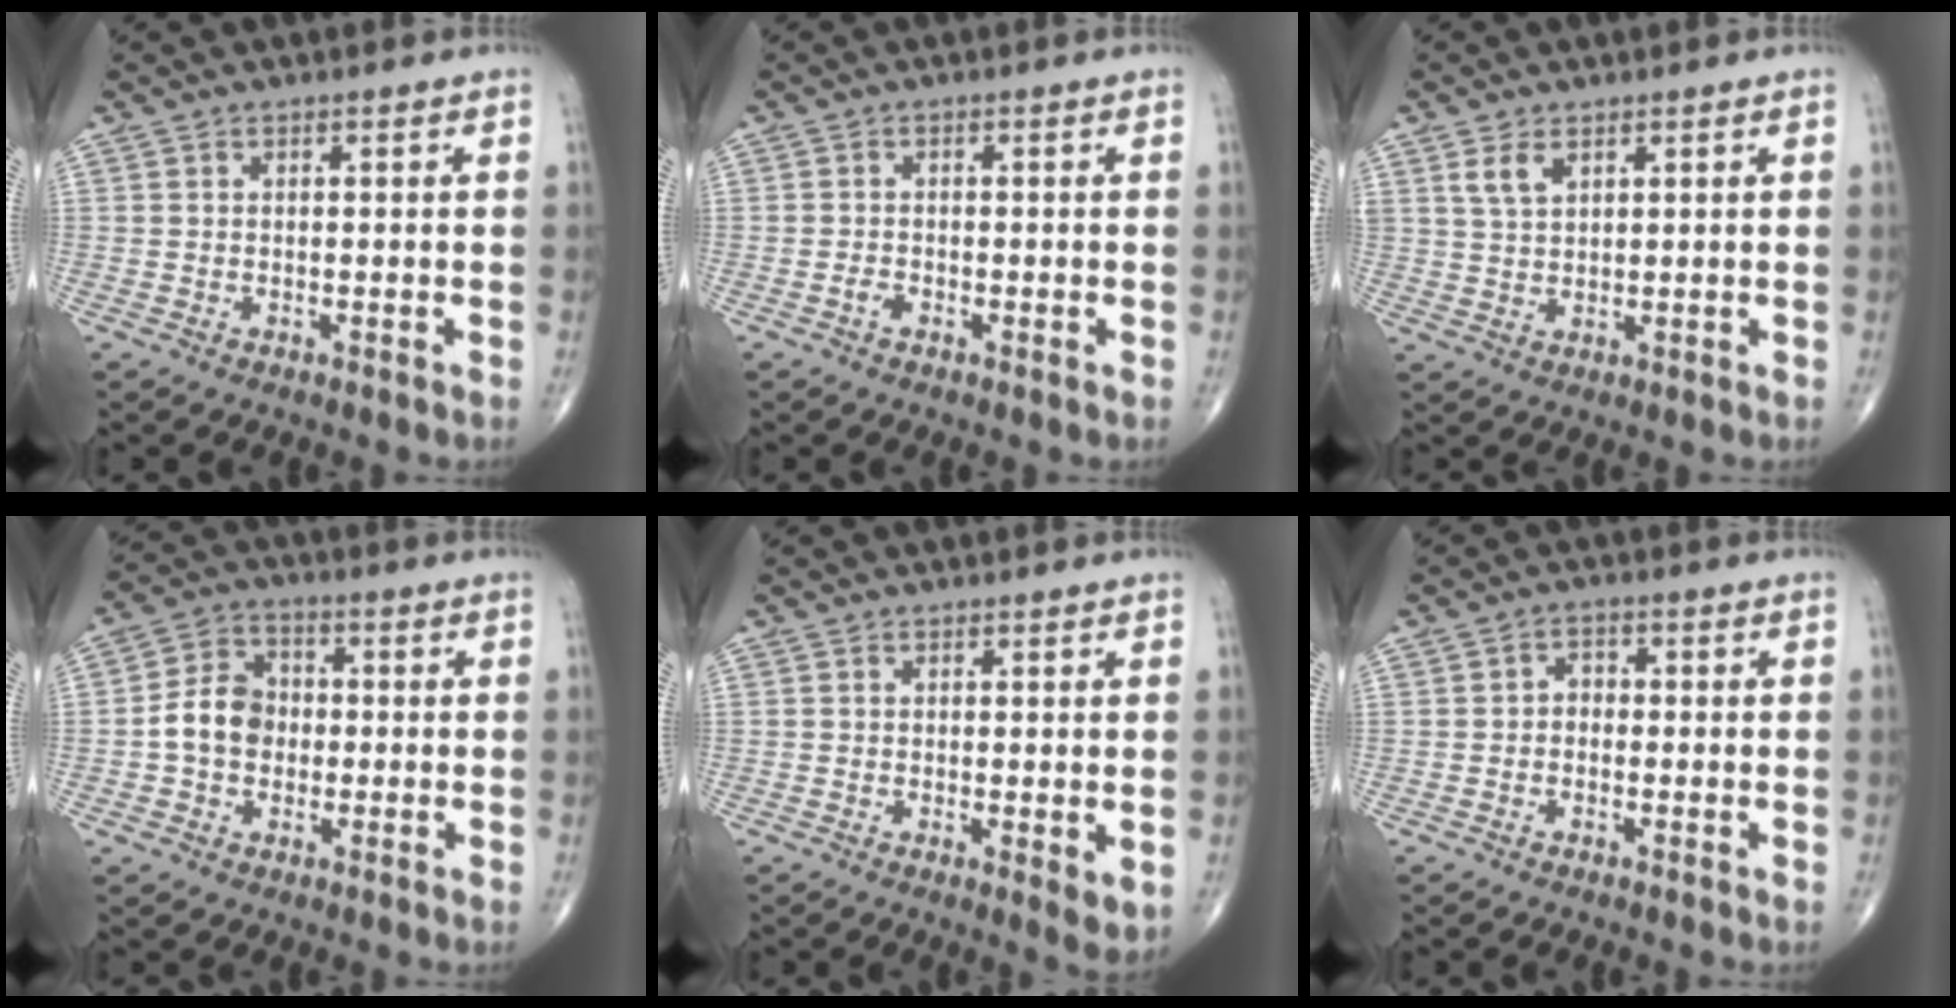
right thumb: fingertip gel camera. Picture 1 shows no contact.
{"total": 1.4, "force": [-0.7, 0.7, 1.0], "torque": [-0.017, 0.001, -0.016]}
{"total": 3.9, "force": [2.1, 2.2, 2.4], "torque": [-0.042, -0.008, 0.047]}
{"total": 8.2, "force": [-0.9, 6.6, 4.8], "torque": [-0.069, 0.025, -0.027]}
{"total": 3.5, "force": [-0.2, 1.1, 3.3], "torque": [-0.051, -0.014, -0.004]}
{"total": 2.3, "force": [-0.5, 1.8, 1.3], "torque": [-0.002, 0.012, -0.019]}